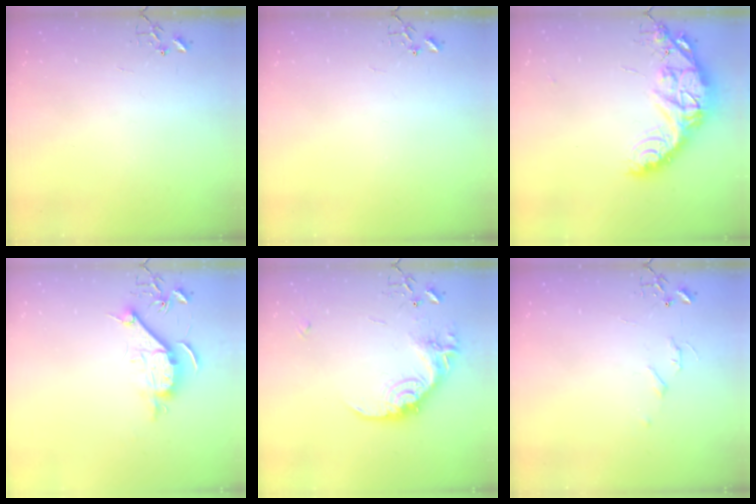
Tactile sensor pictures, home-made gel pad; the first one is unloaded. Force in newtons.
{"total": 0.0}
{"total": 17.5, "press": 17.4, "slide": 1.4}
{"total": 9.5, "press": 9.5, "slide": 0.9}
{"total": 18.0, "press": 17.9, "slide": 1.1}
{"total": 5.0, "press": 5.0, "slide": 0.7}